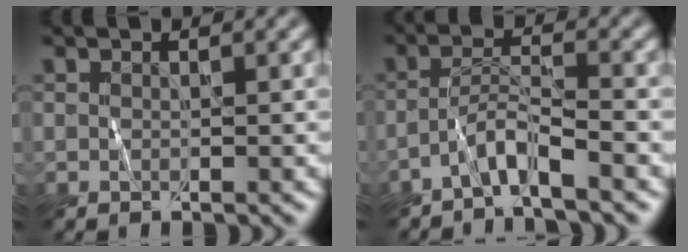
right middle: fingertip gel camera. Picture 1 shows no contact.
{"total": 2.8, "force": [-2.2, 0.1, 1.7], "torque": [-0.029, 0.013, -0.050]}